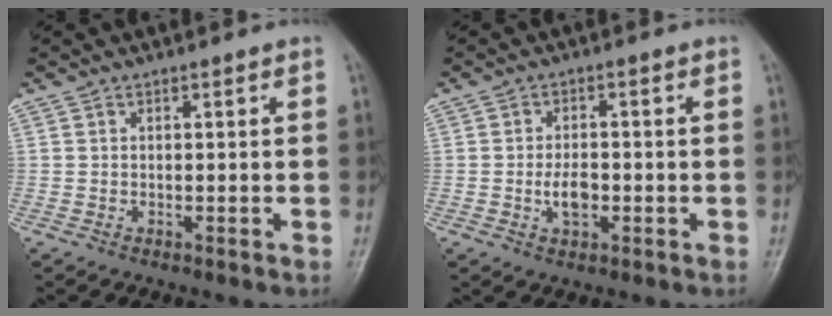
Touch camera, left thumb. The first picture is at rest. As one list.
[{"total": 4.3, "force": [-1.1, 2.5, 3.3], "torque": [-0.045, 0.005, -0.018]}]